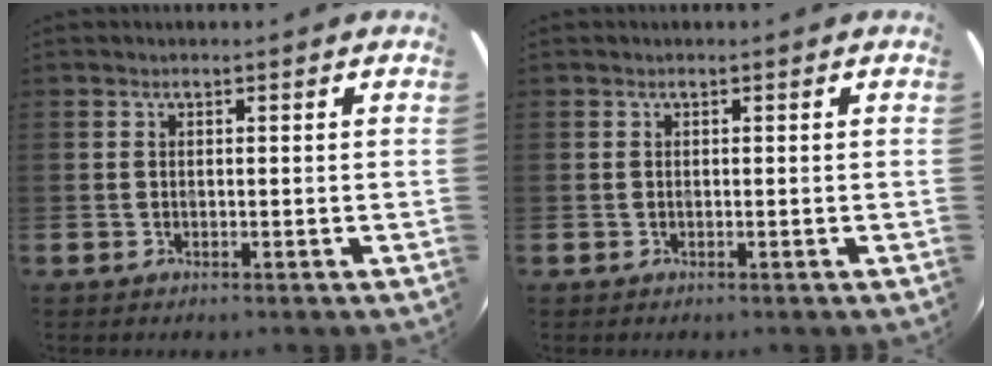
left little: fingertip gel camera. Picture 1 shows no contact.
{"total": 0.0}